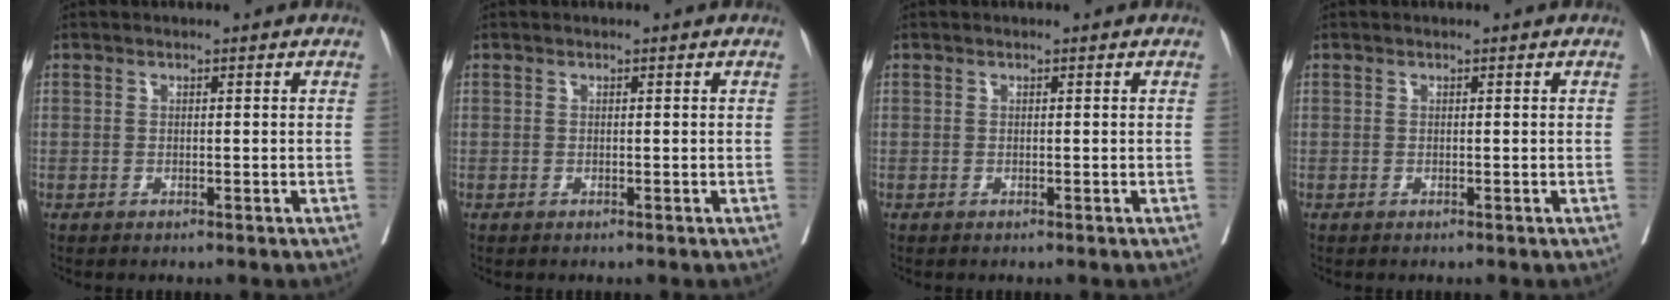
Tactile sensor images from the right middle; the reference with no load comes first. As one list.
[{"total": 0.0}, {"total": 0.0}, {"total": 0.0}]